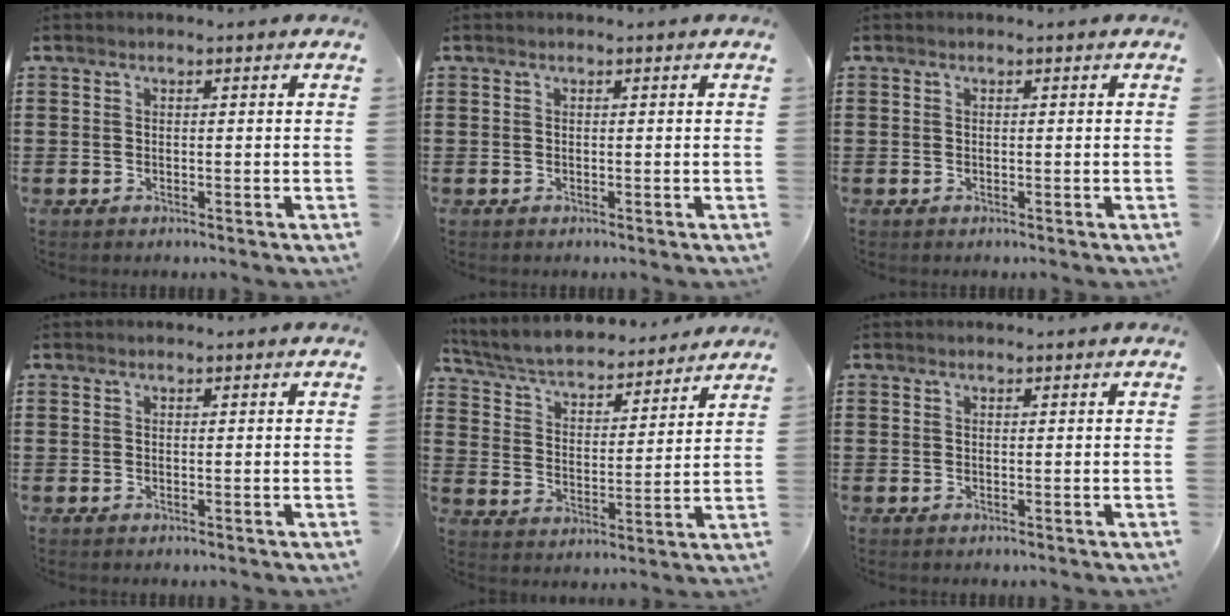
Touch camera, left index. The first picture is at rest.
{"total": 0.0}
{"total": 0.0}
{"total": 0.0}
{"total": 4.9, "force": [4.5, 0.7, 1.5], "torque": [-0.053, -0.033, 0.073]}
{"total": 0.0}